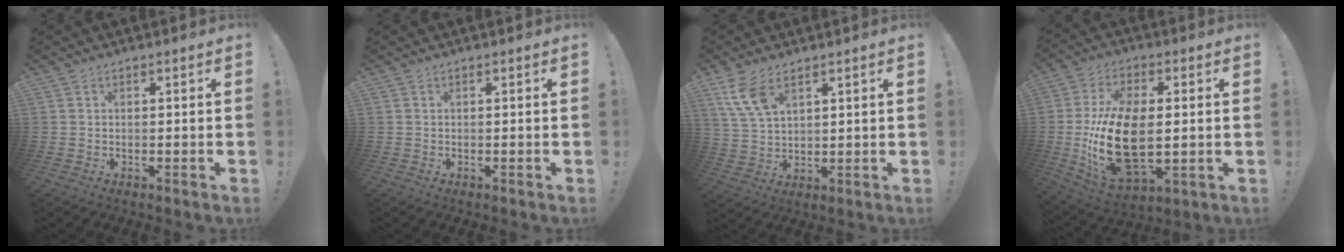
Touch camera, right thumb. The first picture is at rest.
{"total": 0.0}
{"total": 8.9, "force": [5.4, 4.4, 5.6], "torque": [-0.111, -0.021, 0.103]}
{"total": 21.1, "force": [-0.4, 12.0, 17.4], "torque": [-0.340, -0.008, 0.001]}